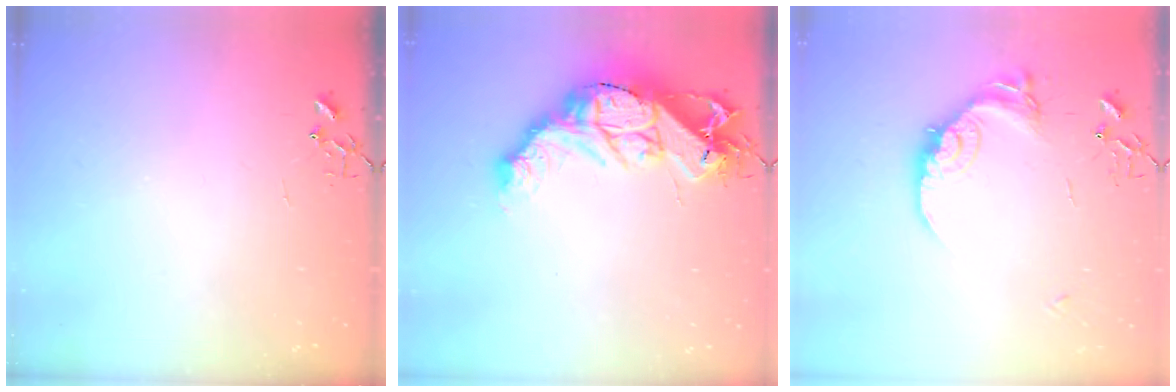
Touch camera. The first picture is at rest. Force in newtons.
{"total": 21.5, "press": 21.4, "slide": 1.7}
{"total": 15.7, "press": 15.6, "slide": 0.8}